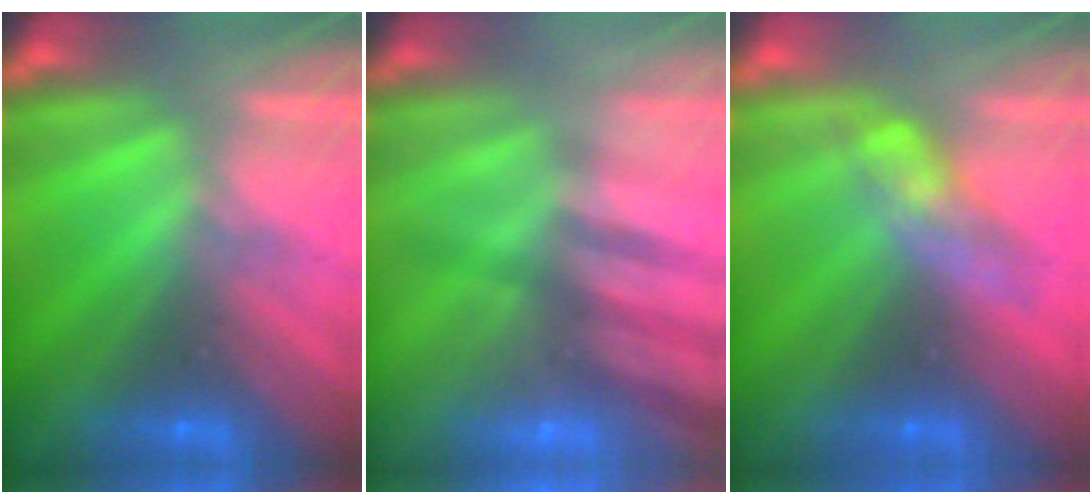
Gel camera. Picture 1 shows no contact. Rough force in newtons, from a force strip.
{"total": 2.4}
{"total": 2.7}